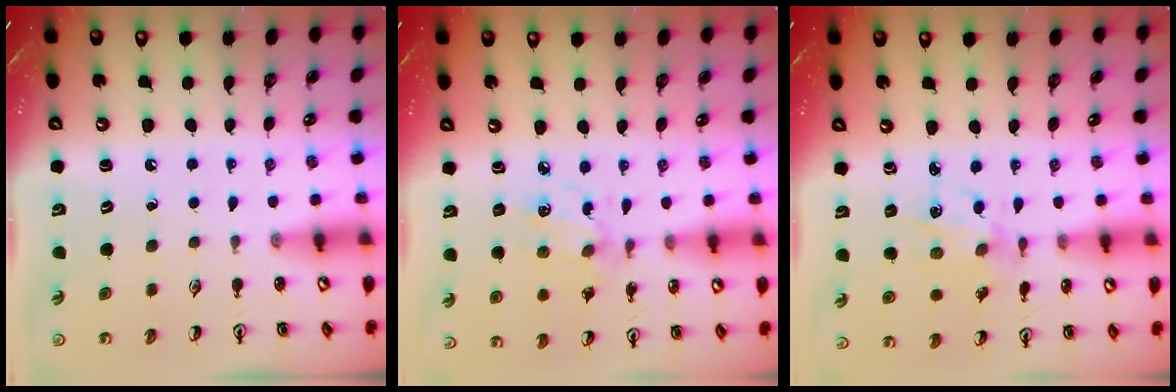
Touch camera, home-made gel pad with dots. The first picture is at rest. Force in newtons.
{"total": 4.8, "press": 4.6, "slide": 1.3}
{"total": 3.7, "press": 3.6, "slide": 1.0}